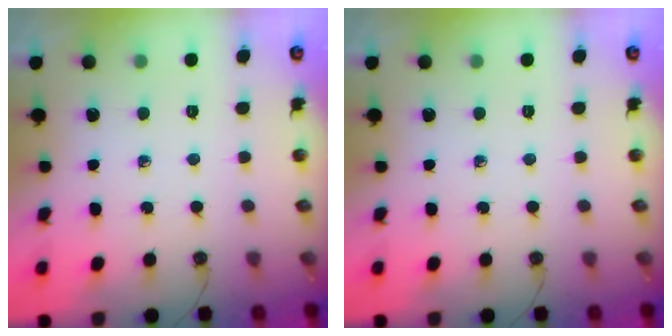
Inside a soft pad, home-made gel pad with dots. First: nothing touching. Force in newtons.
{"total": 0.0}